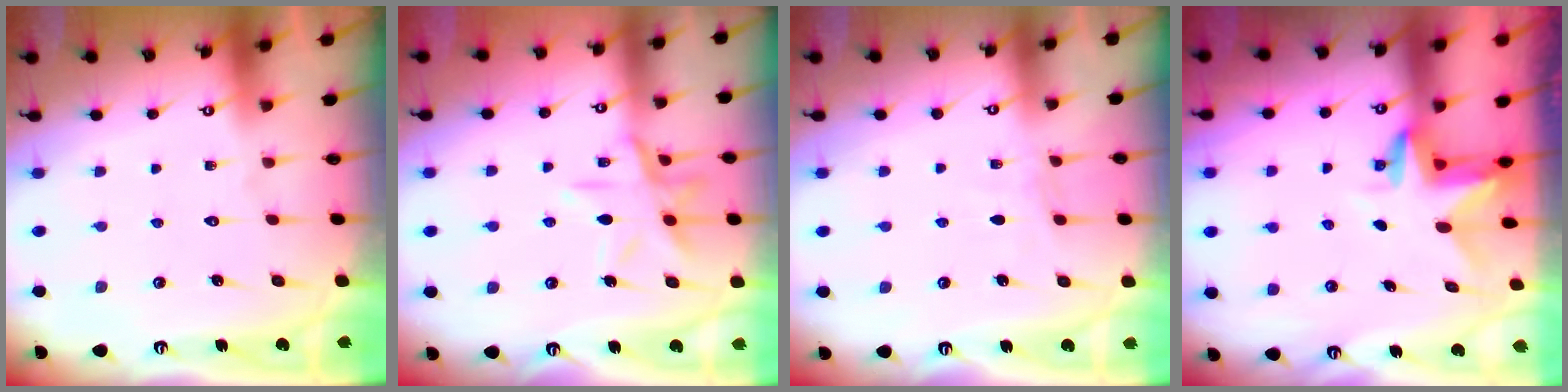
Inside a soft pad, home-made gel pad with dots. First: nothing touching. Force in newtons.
{"total": 12.4, "press": 12.4, "slide": 0.9}
{"total": 2.9, "press": 2.9, "slide": 0.5}
{"total": 3.1, "press": 3.1, "slide": 0.2}